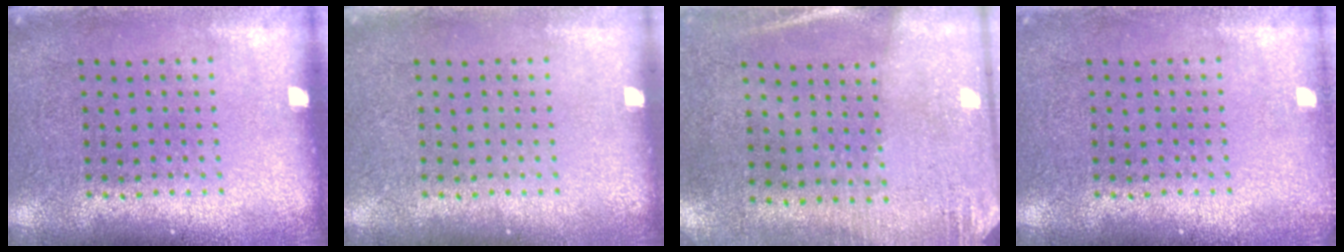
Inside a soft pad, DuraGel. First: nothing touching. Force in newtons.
{"total": 0.0}
{"total": 2.7, "press": 2.4, "slide": 1.3}
{"total": 0.9, "press": 0.8, "slide": 0.2}